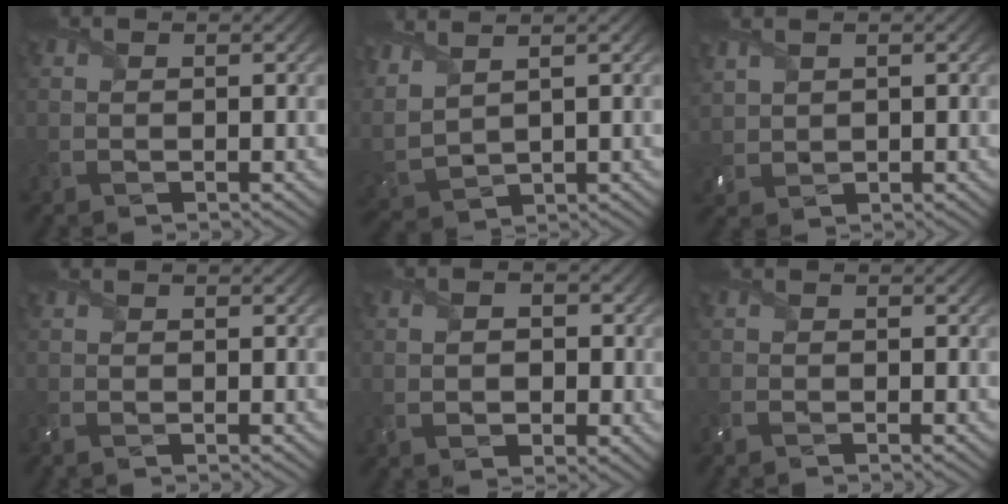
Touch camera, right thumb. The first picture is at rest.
{"total": 6.3, "force": [3.9, 2.7, 4.1], "torque": [-0.143, 0.009, 0.086]}
{"total": 2.7, "force": [1.7, 1.6, 1.3], "torque": [-0.047, 0.004, 0.038]}
{"total": 1.1, "force": [-0.5, 0.6, 0.7], "torque": [-0.020, -0.002, -0.012]}
{"total": 4.1, "force": [-0.3, 3.0, 2.8], "torque": [-0.030, 0.001, -0.017]}
{"total": 1.7, "force": [-1.2, 0.7, 0.9], "torque": [-0.024, -0.005, -0.027]}